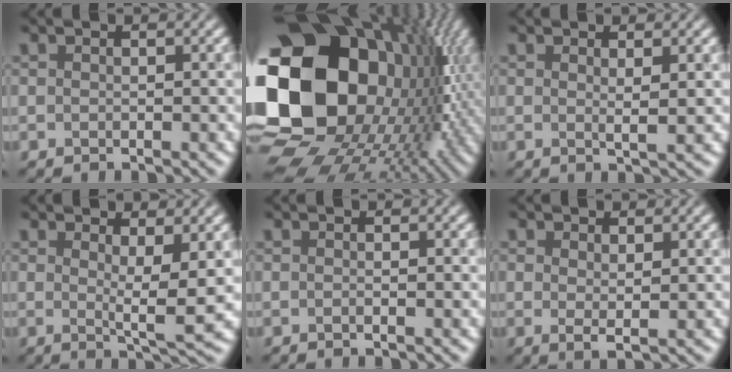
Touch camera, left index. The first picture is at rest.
{"total": 22.0, "force": [0.4, 16.9, 14.1], "torque": [-0.294, -0.021, 0.014]}
{"total": 1.4, "force": [0.4, 0.2, 1.3], "torque": [-0.017, 0.003, 0.007]}
{"total": 4.0, "force": [0.6, 0.7, 3.9], "torque": [-0.055, -0.006, 0.014]}
{"total": 0.6, "force": [-0.2, 0.3, 0.4], "torque": [0.004, -0.003, -0.011]}
{"total": 1.4, "force": [0.4, 0.5, 1.3], "torque": [-0.024, 0.002, 0.011]}